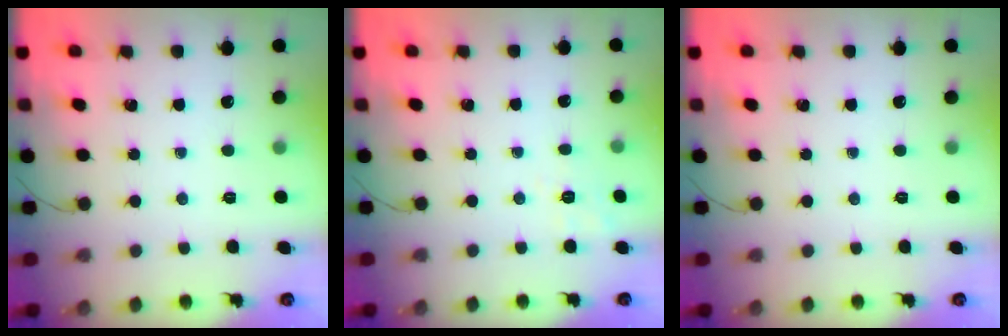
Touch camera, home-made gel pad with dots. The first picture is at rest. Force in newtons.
{"total": 2.8, "press": 2.1, "slide": 1.9}
{"total": 0.0}